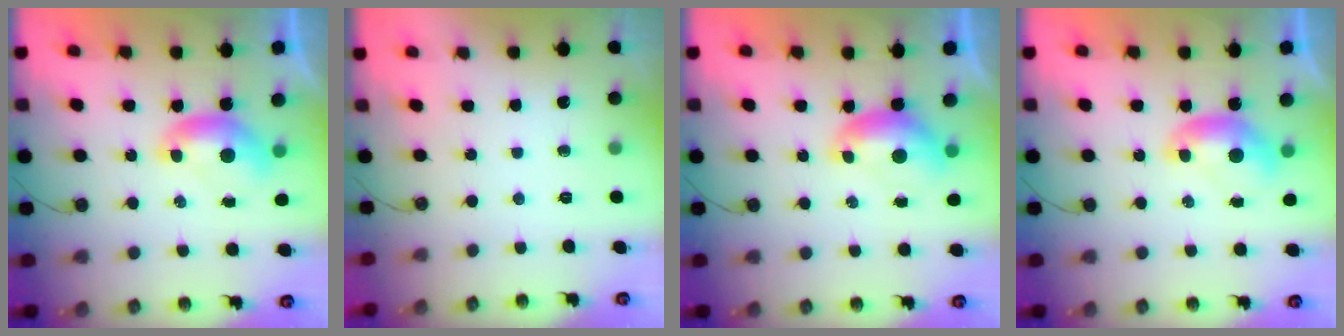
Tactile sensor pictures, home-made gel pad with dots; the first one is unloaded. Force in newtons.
{"total": 0.0}
{"total": 0.6, "press": 0.4, "slide": 0.4}
{"total": 0.0}